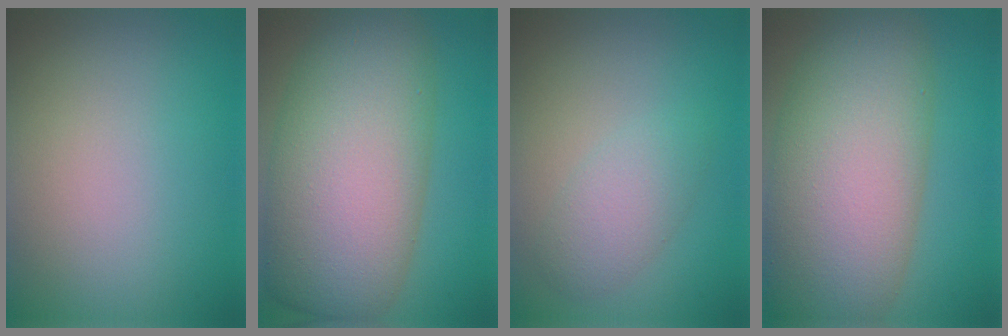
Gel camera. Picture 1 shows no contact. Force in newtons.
{"total": 12.8, "press": 12.8, "slide": 0.6}
{"total": 2.7, "press": 2.7, "slide": 0.1}
{"total": 12.3, "press": 12.3, "slide": 0.5}